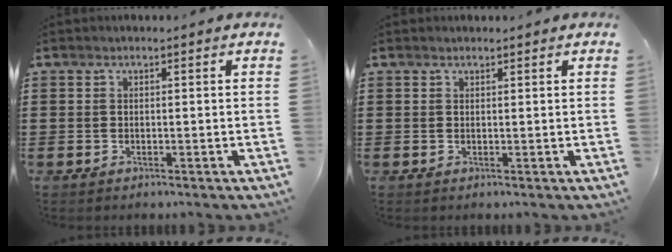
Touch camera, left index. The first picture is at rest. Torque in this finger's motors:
{"motor_torque": [2.14, 0.00, -0.26, -0.01]}